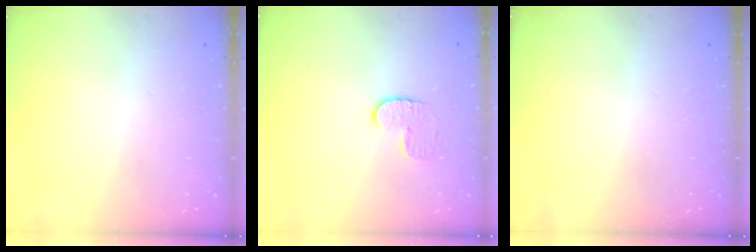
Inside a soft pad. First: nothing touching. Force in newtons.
{"total": 6.3, "press": 6.3, "slide": 0.7}
{"total": 0.0}